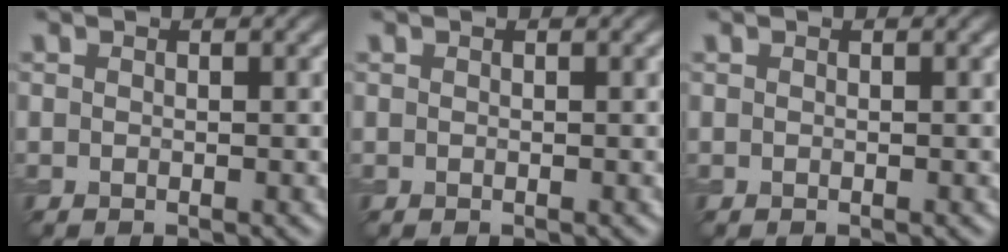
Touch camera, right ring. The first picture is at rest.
{"total": 0.0}
{"total": 0.0}